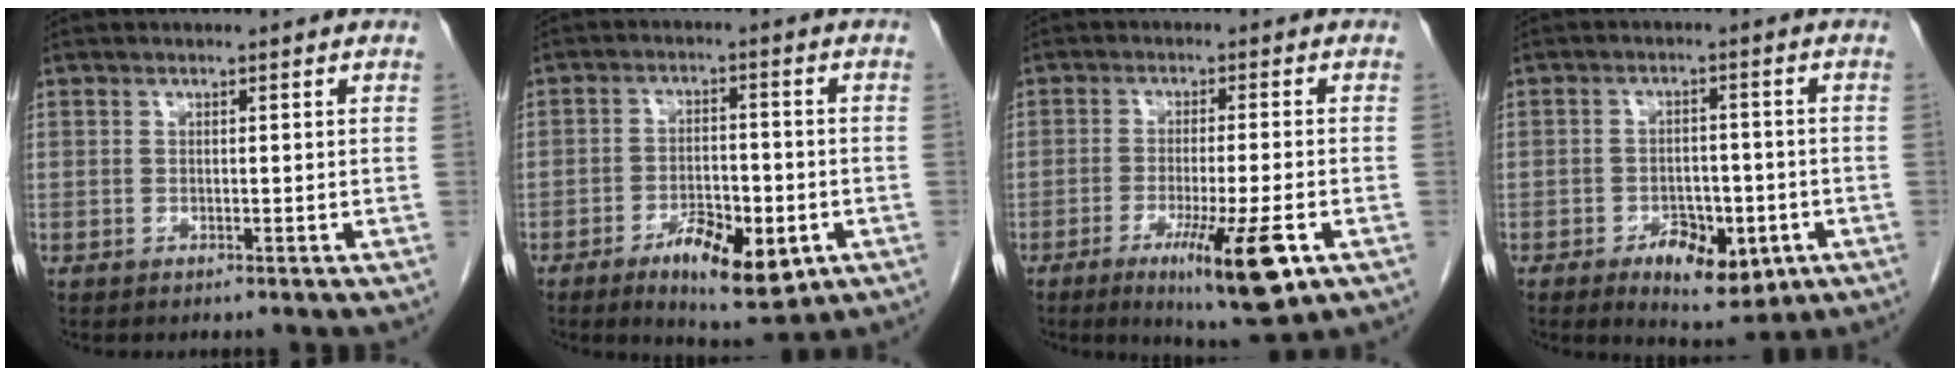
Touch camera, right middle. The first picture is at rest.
{"total": 9.8, "force": [-4.2, 3.4, 8.2], "torque": [-0.131, -0.009, -0.058]}
{"total": 10.7, "force": [-4.8, 0.7, 9.5], "torque": [-0.154, -0.029, -0.069]}
{"total": 8.2, "force": [-3.5, 4.1, 6.2], "torque": [-0.090, -0.002, -0.041]}